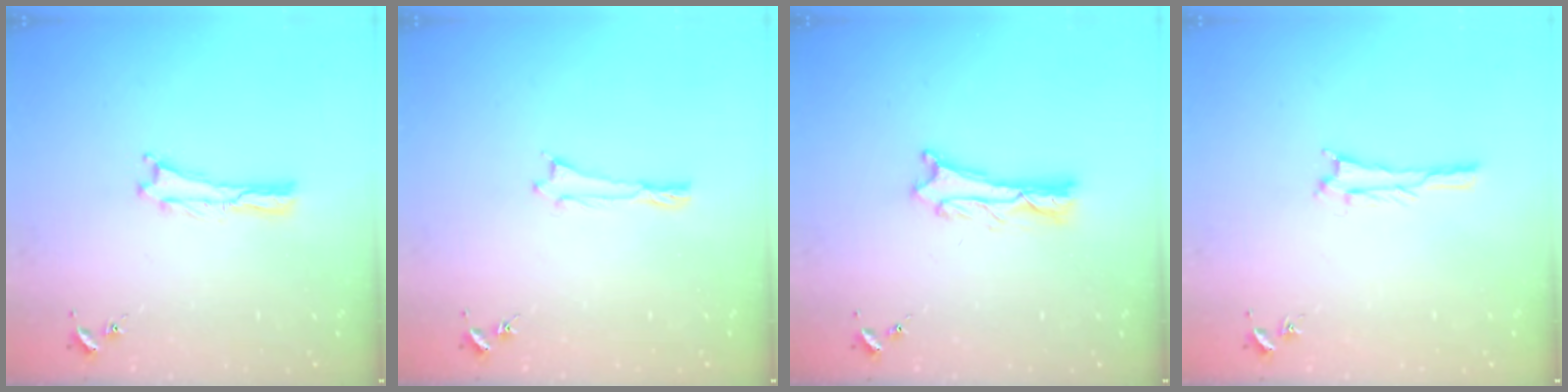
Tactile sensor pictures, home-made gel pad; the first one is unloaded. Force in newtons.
{"total": 0.0}
{"total": 1.8, "press": 1.8, "slide": 0.2}
{"total": 1.1, "press": 1.1, "slide": 0.1}